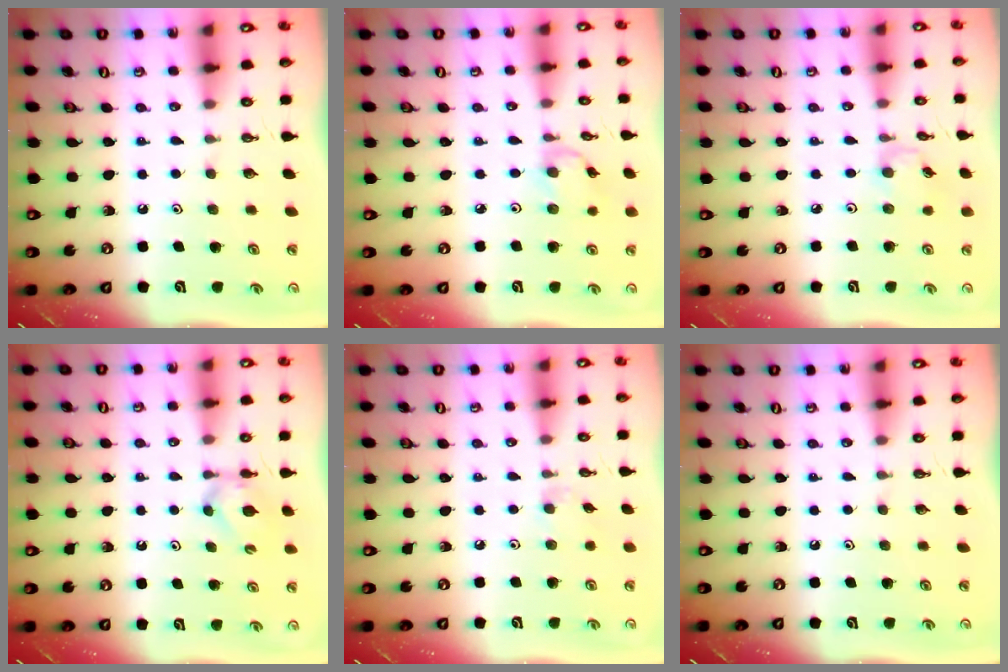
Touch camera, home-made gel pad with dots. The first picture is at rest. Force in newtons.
{"total": 3.4, "press": 3.4, "slide": 0.4}
{"total": 3.3, "press": 3.3, "slide": 0.3}
{"total": 4.8, "press": 4.7, "slide": 0.8}
{"total": 3.1, "press": 3.0, "slide": 0.4}
{"total": 0.0}